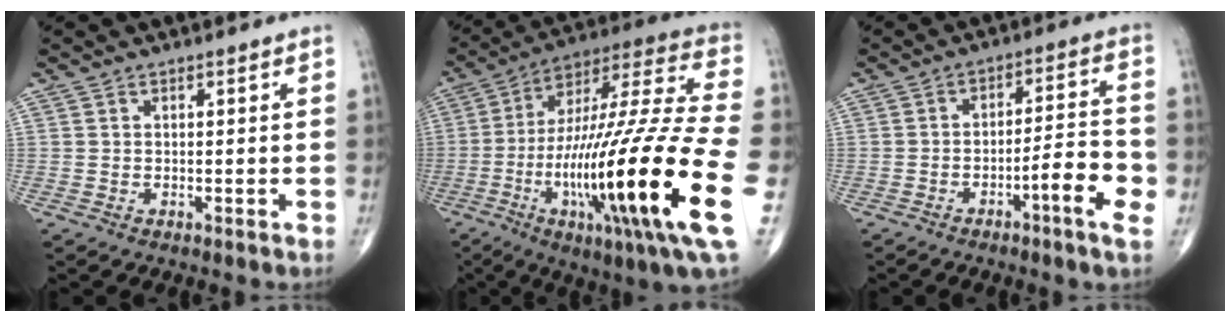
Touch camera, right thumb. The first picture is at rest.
{"total": 34.7, "force": [-8.7, 6.5, 33.0], "torque": [-0.567, 0.004, -0.144]}
{"total": 10.0, "force": [-3.8, 1.4, 9.1], "torque": [-0.130, 0.023, -0.057]}